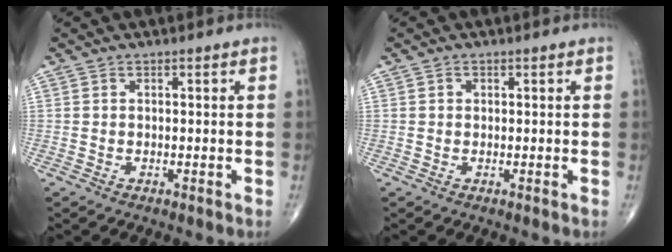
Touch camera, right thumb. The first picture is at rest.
{"total": 0.7, "force": [0.1, 0.6, 0.2], "torque": [0.000, 0.001, 0.002]}